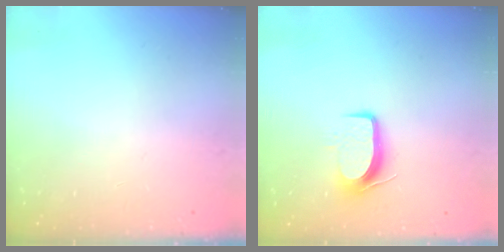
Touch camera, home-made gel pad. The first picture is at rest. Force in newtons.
{"total": 8.7, "press": 8.6, "slide": 1.2}